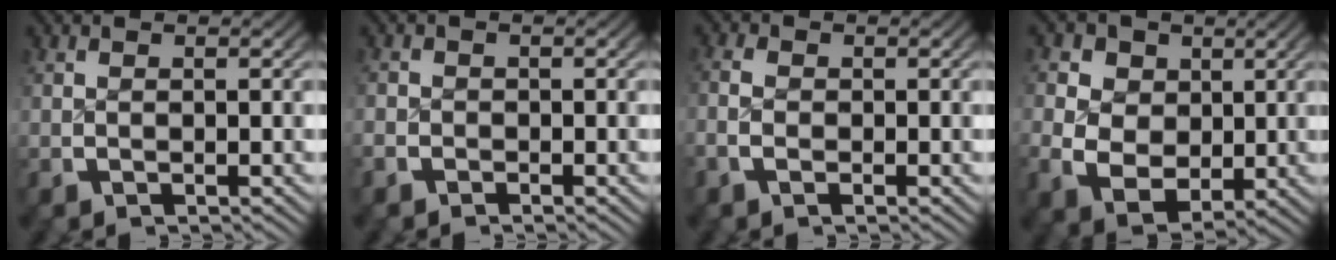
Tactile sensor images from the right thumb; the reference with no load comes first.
{"total": 1.5, "force": [-1.0, 1.0, -0.2], "torque": [0.001, 0.001, -0.026]}
{"total": 1.7, "force": [-1.0, 1.1, 0.8], "torque": [-0.028, -0.005, -0.021]}
{"total": 8.9, "force": [-0.8, 7.3, 5.0], "torque": [-0.127, -0.043, -0.004]}